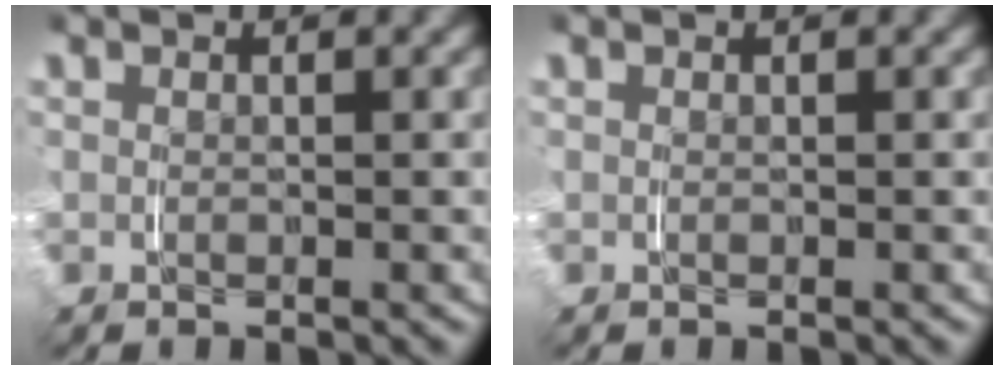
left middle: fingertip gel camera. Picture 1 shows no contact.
{"total": 0.0}